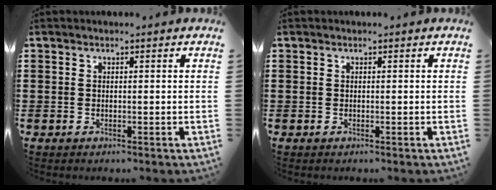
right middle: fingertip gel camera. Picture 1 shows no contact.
{"total": 0.0}